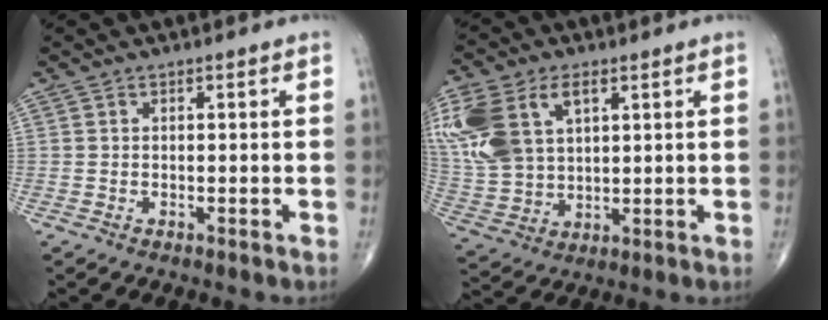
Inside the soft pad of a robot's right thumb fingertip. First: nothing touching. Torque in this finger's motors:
{"motor_torque": [-0.20, 0.78, 0.96, 0.38, 0.17]}